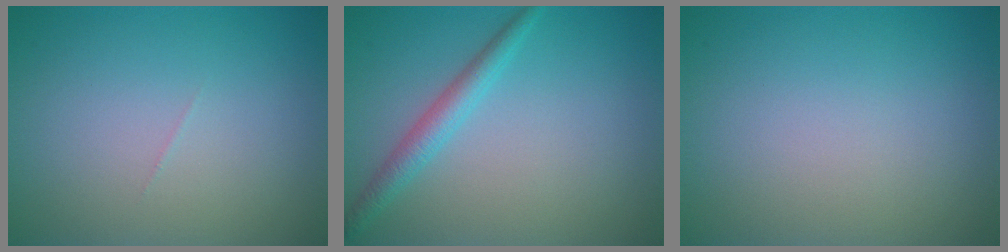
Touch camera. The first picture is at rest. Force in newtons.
{"total": 2.3, "press": 2.3, "slide": 0.2}
{"total": 0.0}